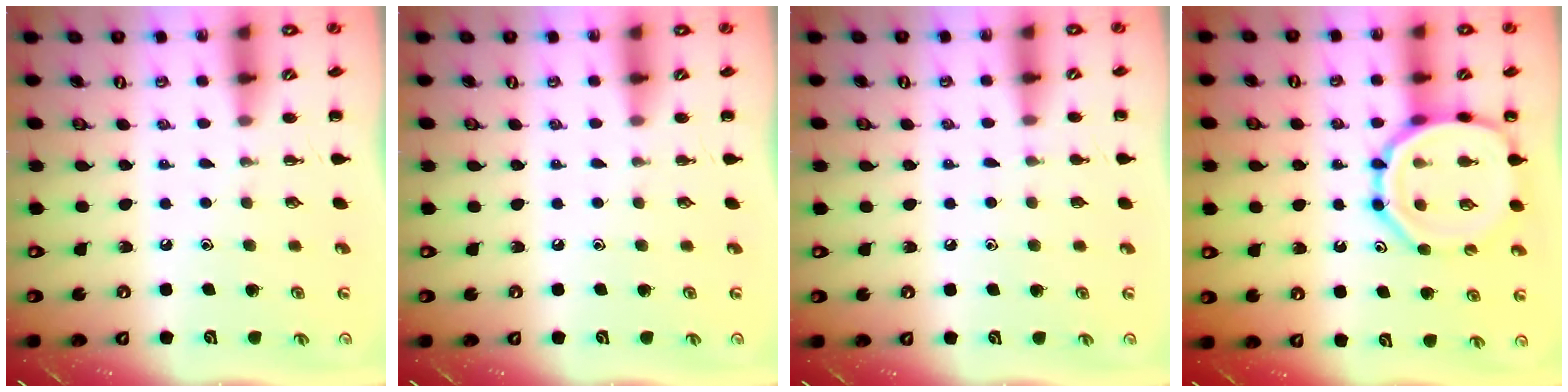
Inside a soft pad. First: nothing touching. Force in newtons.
{"total": 0.0}
{"total": 2.6, "press": 2.4, "slide": 1.0}
{"total": 15.5, "press": 15.2, "slide": 2.8}